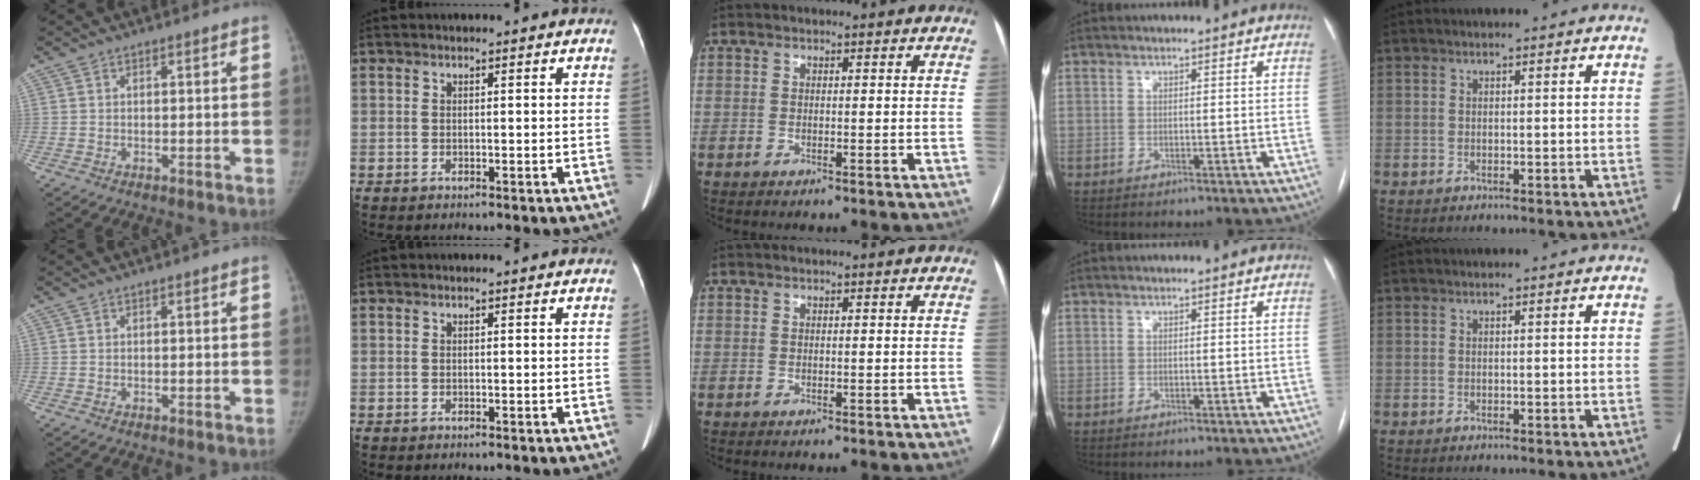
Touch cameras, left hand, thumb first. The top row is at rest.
{}